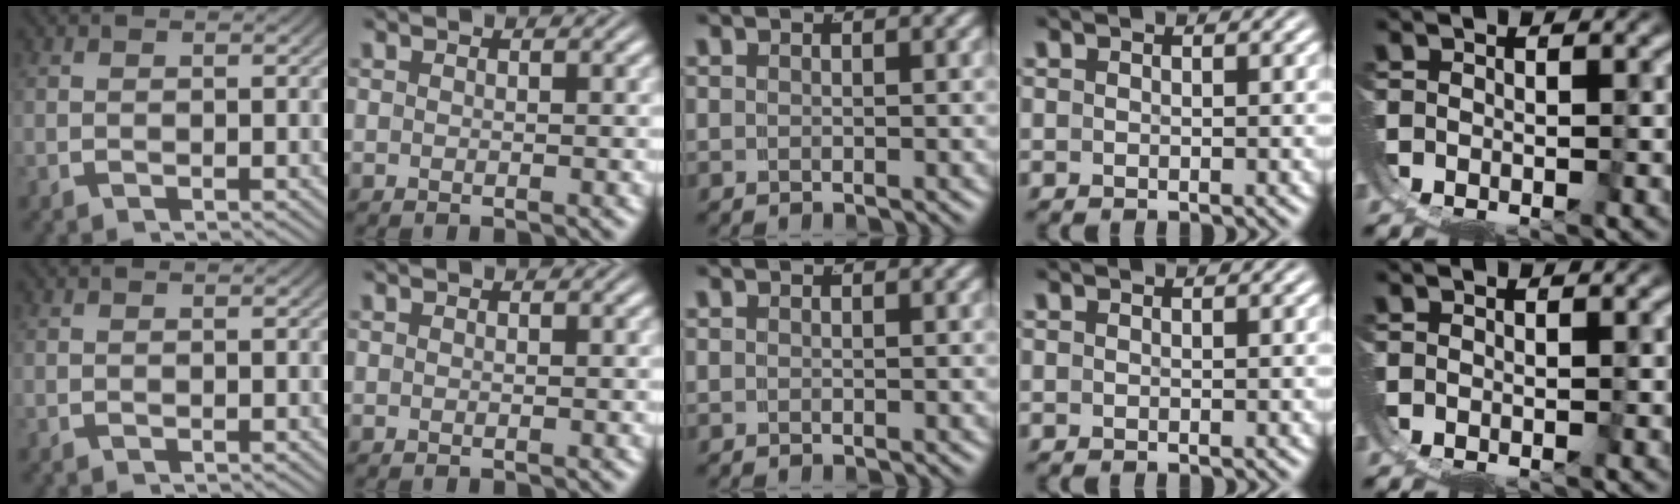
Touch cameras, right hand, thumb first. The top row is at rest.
{}